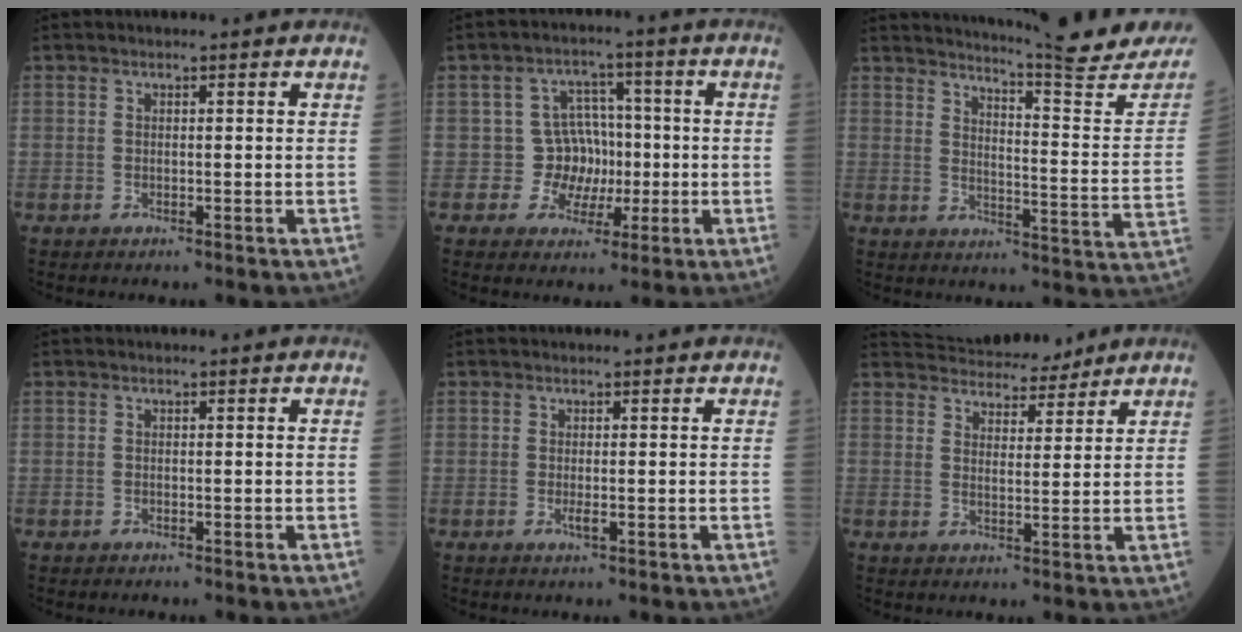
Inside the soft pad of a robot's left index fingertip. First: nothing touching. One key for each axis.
{"total": 6.1, "fx": -0.9, "fy": 5.9, "fz": 1.4, "tx": -0.015, "ty": 0.019, "tz": -0.010}
{"total": 17.3, "fx": 16.5, "fy": -1.9, "fz": 4.7, "tx": -0.073, "ty": -0.105, "tz": 0.204}
{"total": 0.0}
{"total": 1.0, "fx": -0.2, "fy": 0.3, "fz": 1.0, "tx": -0.021, "ty": -0.001, "tz": 0.001}
{"total": 10.5, "fx": 9.8, "fy": 2.5, "fz": 2.8, "tx": -0.038, "ty": 0.010, "tz": 0.144}